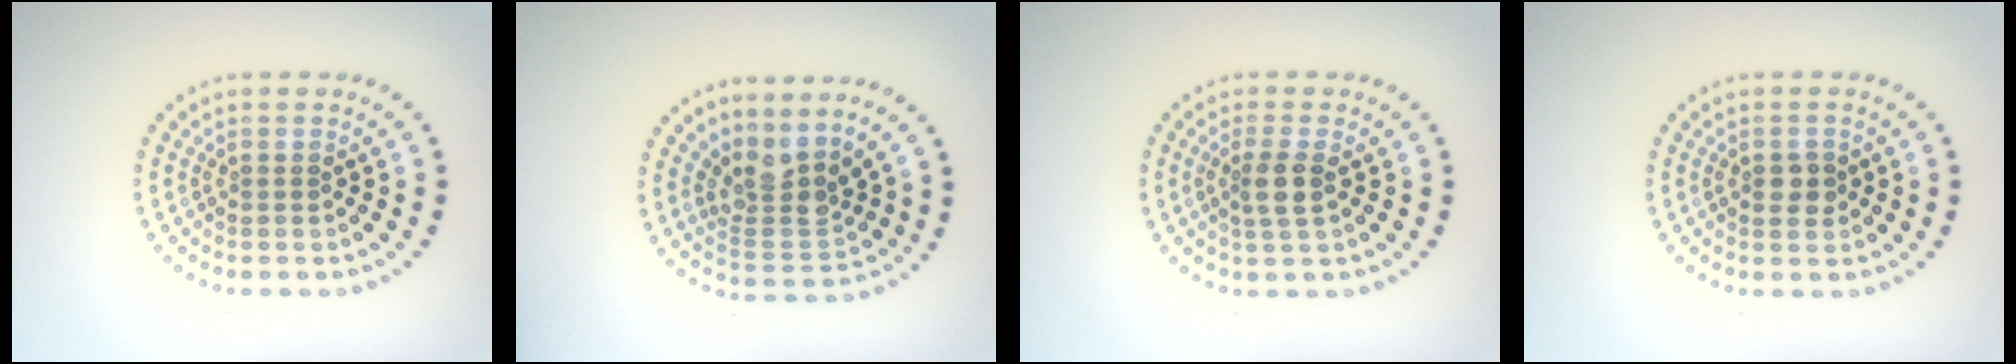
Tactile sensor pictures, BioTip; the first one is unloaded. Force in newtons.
{"total": 3.5, "press": 2.7, "slide": 2.2}
{"total": 2.2, "press": 1.9, "slide": 1.1}
{"total": 1.7, "press": 1.7, "slide": 0.1}